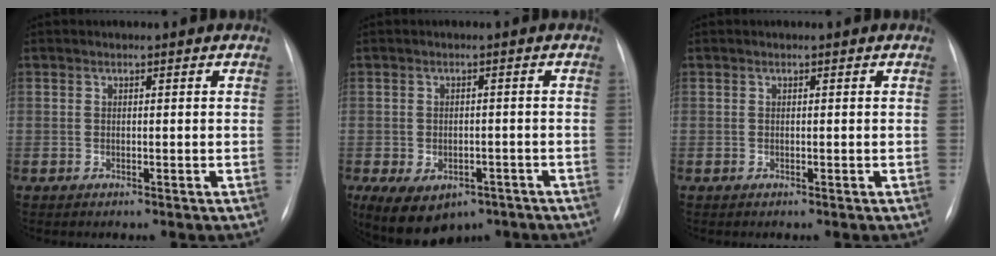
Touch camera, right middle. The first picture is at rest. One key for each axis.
{"total": 10.7, "fx": -6.5, "fy": 6.7, "fz": 5.3, "tx": -0.100, "ty": 0.007, "tz": -0.087}
{"total": 0.0}